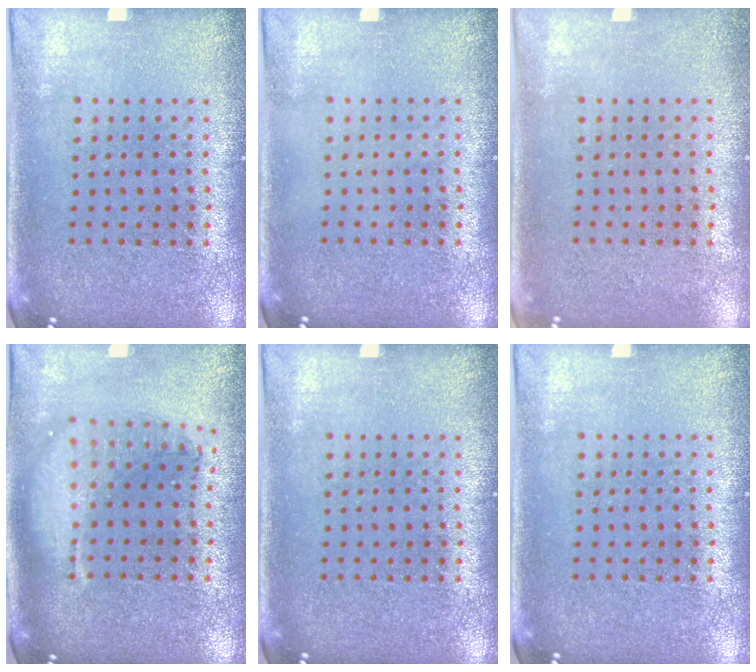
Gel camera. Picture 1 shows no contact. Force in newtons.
{"total": 0.0}
{"total": 0.8, "press": 0.8, "slide": 0.1}
{"total": 1.8, "press": 1.5, "slide": 0.9}
{"total": 0.0}
{"total": 0.0}